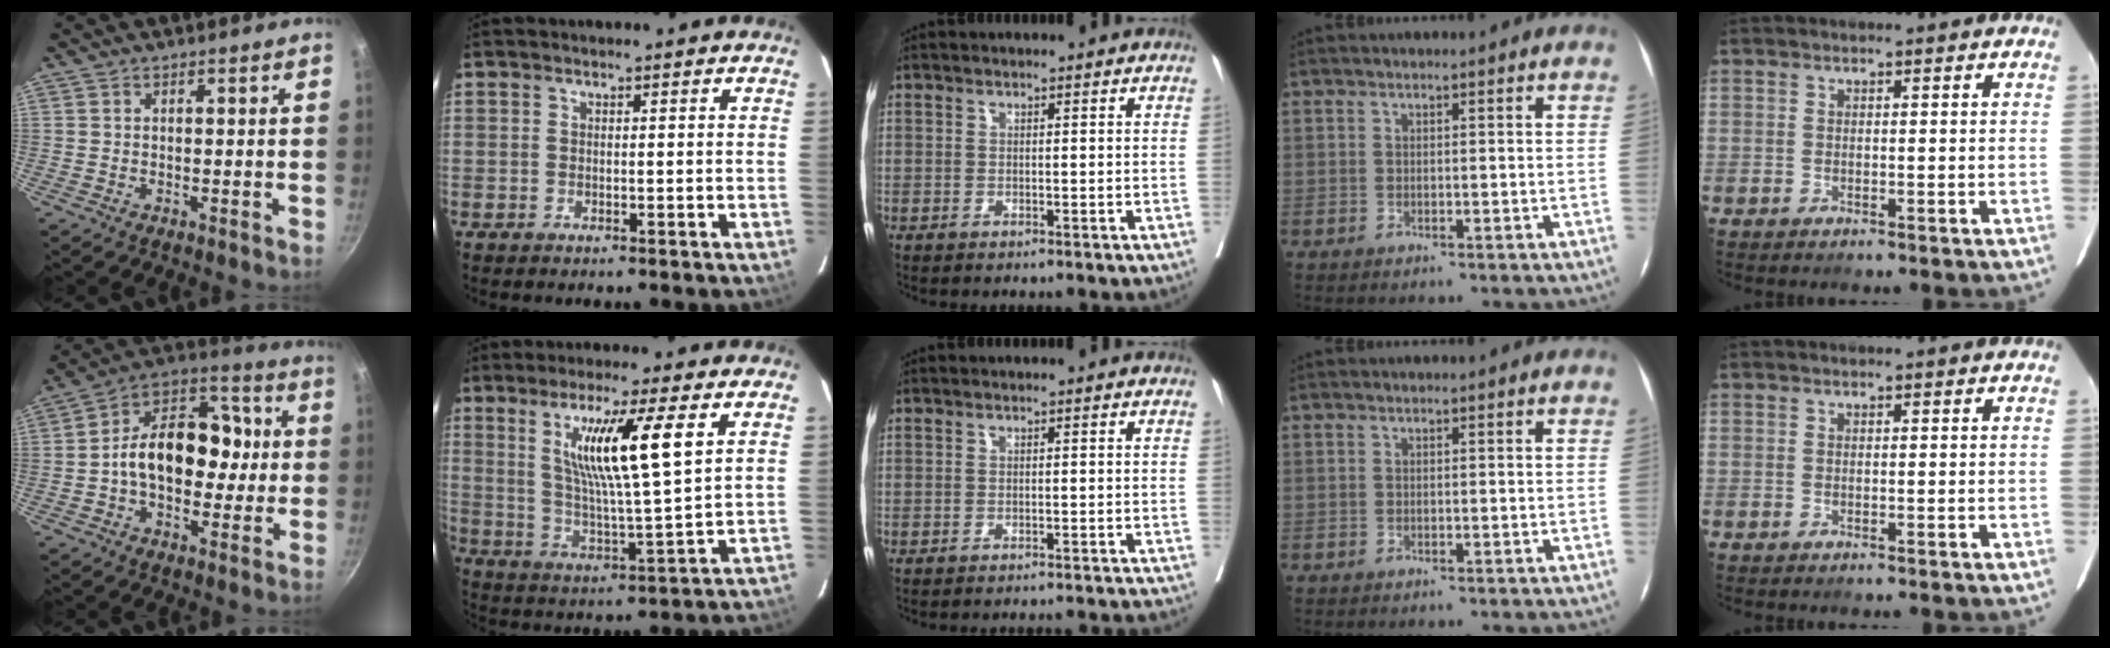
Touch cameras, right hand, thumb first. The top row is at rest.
{"thumb": {"total": 17.6, "force": [-0.3, 11.3, 13.4], "torque": [-0.177, 0.042, -0.015]}, "index": {"total": 13.1, "force": [4.8, 0.0, 12.2], "torque": [-0.227, -0.007, 0.088]}, "middle": {"total": 8.0, "force": [-7.8, 0.3, 1.7], "torque": [-0.012, -0.003, -0.082]}}